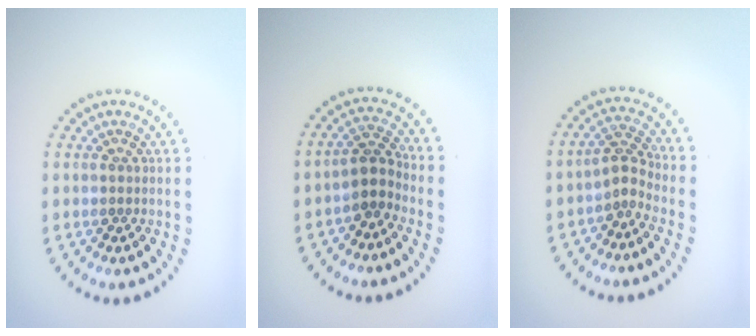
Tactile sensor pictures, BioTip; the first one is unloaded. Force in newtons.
{"total": 2.7, "press": 2.1, "slide": 1.7}
{"total": 2.2, "press": 1.5, "slide": 1.6}